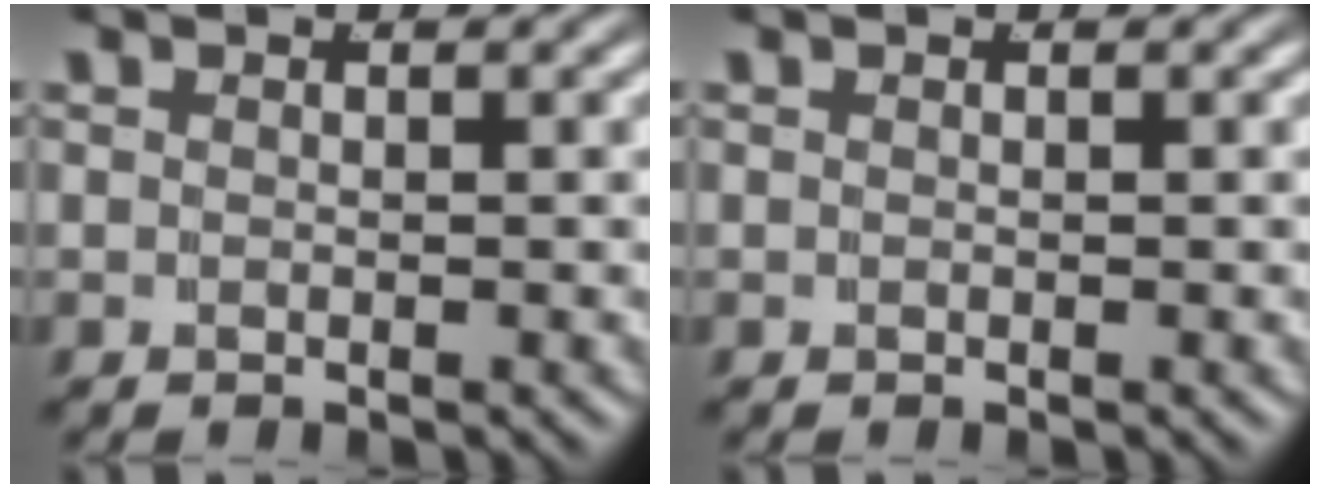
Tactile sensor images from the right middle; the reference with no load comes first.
{"total": 0.0}